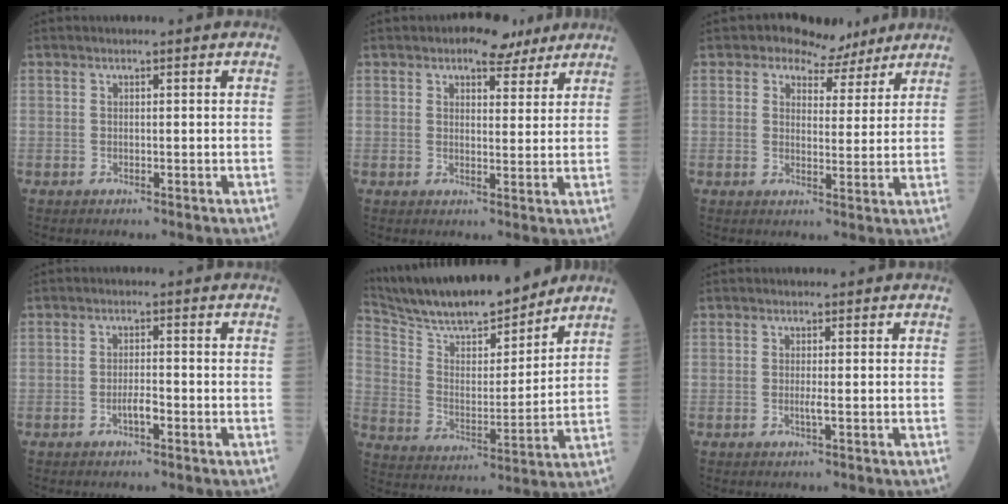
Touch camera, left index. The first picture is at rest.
{"total": 4.8, "force": [3.6, 2.4, 2.1], "torque": [-0.026, 0.012, 0.053]}
{"total": 6.0, "force": [4.7, 3.6, 1.3], "torque": [-0.011, 0.008, 0.062]}
{"total": 2.0, "force": [-1.0, 0.4, 1.7], "torque": [-0.029, 0.002, -0.019]}
{"total": 17.7, "force": [15.9, 2.3, 7.4], "torque": [-0.142, 0.001, 0.274]}
{"total": 0.8, "force": [-0.2, -0.2, 0.8], "torque": [-0.016, -0.002, -0.004]}